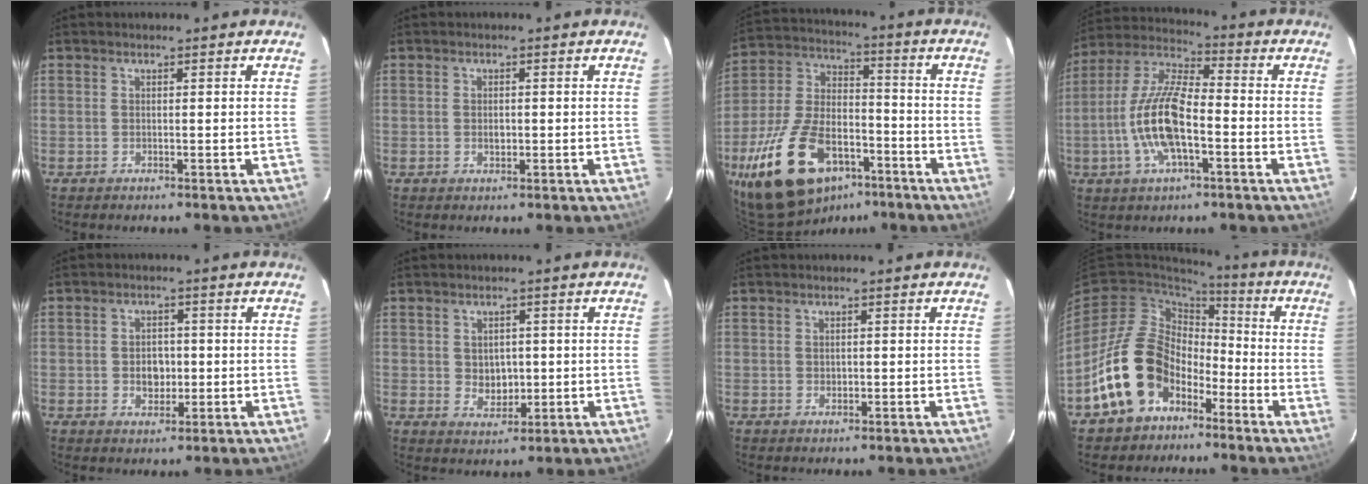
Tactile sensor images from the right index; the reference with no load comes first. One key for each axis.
{"total": 1.6, "fx": -0.2, "fy": 1.2, "fz": 1.1, "tx": -0.019, "ty": 0.002, "tz": -0.004}
{"total": 22.3, "fx": -12.8, "fy": 11.9, "fz": 13.9, "tx": -0.288, "ty": -0.001, "tz": -0.211}
{"total": 14.5, "fx": -3.9, "fy": 5.2, "fz": 12.9, "tx": -0.267, "ty": 0.001, "tz": -0.079}
{"total": 4.3, "fx": -0.5, "fy": 3.4, "fz": 2.7, "tx": -0.046, "ty": 0.005, "tz": -0.004}
{"total": 4.4, "fx": 0.1, "fy": 3.7, "fz": 2.4, "tx": -0.038, "ty": -0.001, "tz": 0.010}
{"total": 0.9, "fx": 0.0, "fy": 0.9, "fz": 0.3, "tx": -0.002, "ty": 0.000, "tz": 0.002}
{"total": 15.7, "fx": -7.6, "fy": 11.6, "fz": 7.4, "tx": -0.155, "ty": 0.023, "tz": -0.115}